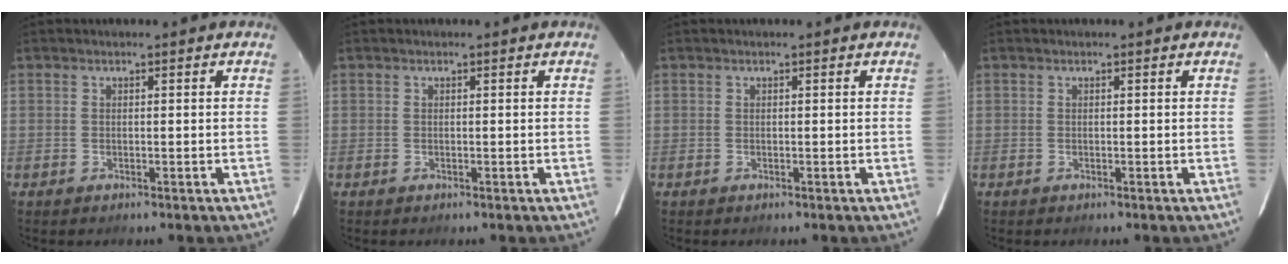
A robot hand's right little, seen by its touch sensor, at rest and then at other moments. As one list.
[{"total": 0.0}, {"total": 0.0}, {"total": 0.0}]